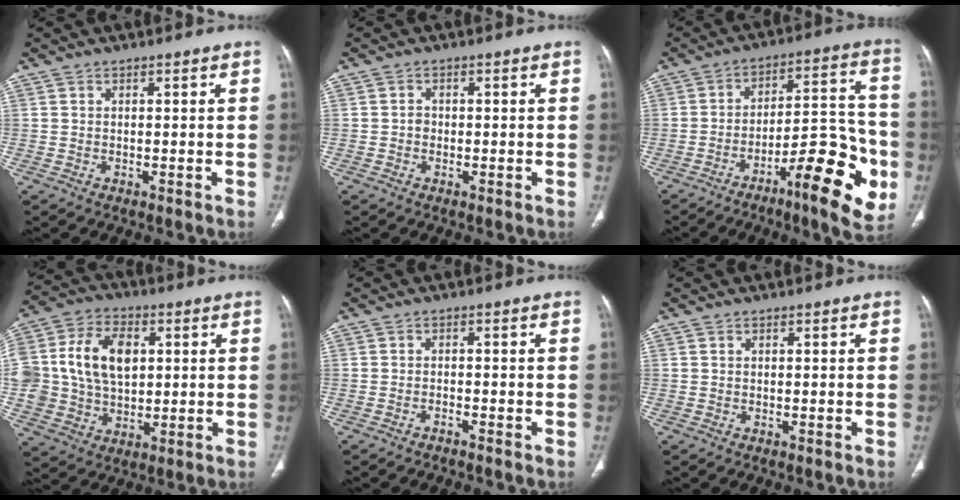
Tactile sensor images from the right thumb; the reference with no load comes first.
{"total": 1.3, "force": [-0.3, 1.2, 0.6], "torque": [-0.002, 0.005, -0.007]}
{"total": 18.9, "force": [-7.8, 5.2, 16.4], "torque": [-0.211, 0.050, -0.111]}
{"total": 17.4, "force": [2.8, 12.5, 11.8], "torque": [-0.219, 0.011, 0.056]}
{"total": 1.1, "force": [-1.0, 0.1, 0.3], "torque": [-0.015, 0.012, -0.015]}
{"total": 0.0}